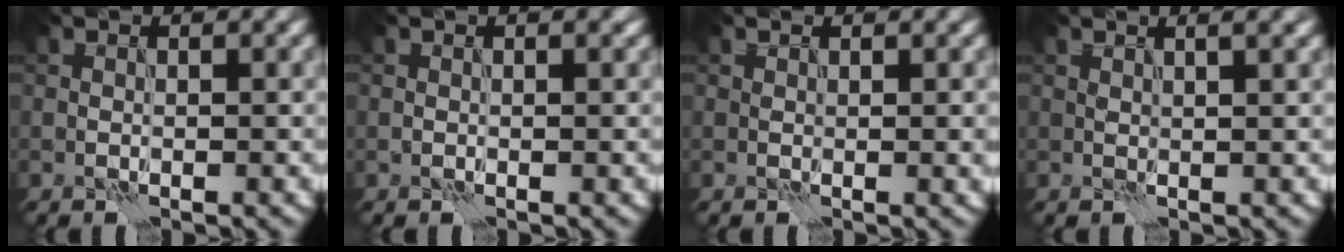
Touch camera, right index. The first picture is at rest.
{"total": 1.4, "force": [0.7, 0.6, 1.0], "torque": [-0.005, 0.002, 0.004]}
{"total": 1.0, "force": [0.4, 0.4, 0.8], "torque": [-0.004, 0.000, 0.007]}
{"total": 2.9, "force": [1.6, 1.0, 2.2], "torque": [-0.014, 0.008, 0.005]}